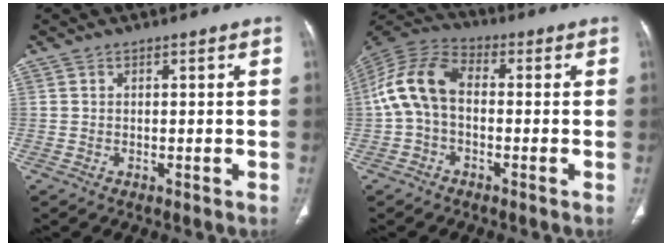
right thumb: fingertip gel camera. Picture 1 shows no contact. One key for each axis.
{"total": 10.9, "fx": -0.3, "fy": 6.8, "fz": 8.4, "tx": -0.170, "ty": 0.032, "tz": -0.017}